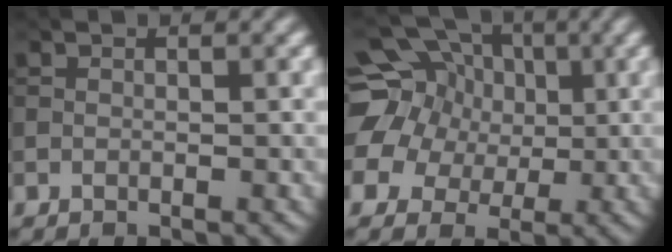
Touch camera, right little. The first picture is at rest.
{"total": 13.9, "force": [2.6, 12.6, 5.1], "torque": [-0.160, 0.024, 0.017]}